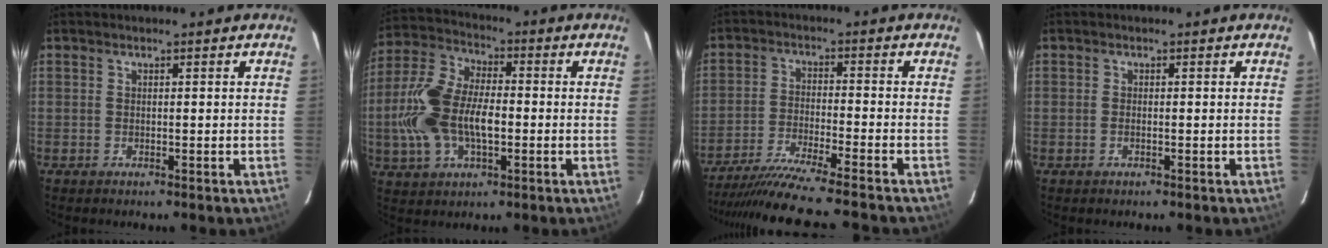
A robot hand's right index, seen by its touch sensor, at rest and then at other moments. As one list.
[{"total": 15.6, "force": [-2.4, 8.4, 12.9], "torque": [-0.282, 0.009, -0.044]}, {"total": 13.9, "force": [-12.6, -1.9, 5.6], "torque": [-0.126, -0.028, -0.217]}, {"total": 0.7, "force": [-0.3, 0.3, 0.6], "torque": [-0.015, 0.000, -0.006]}]